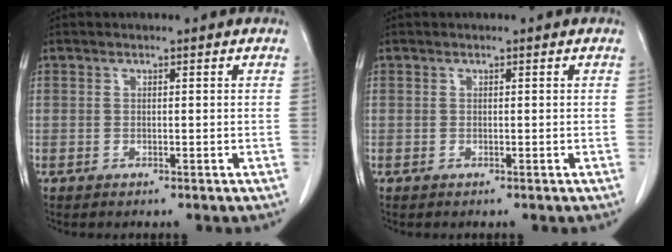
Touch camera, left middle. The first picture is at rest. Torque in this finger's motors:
{"motor_torque": [0.60, -0.46, -0.04, 0.01]}